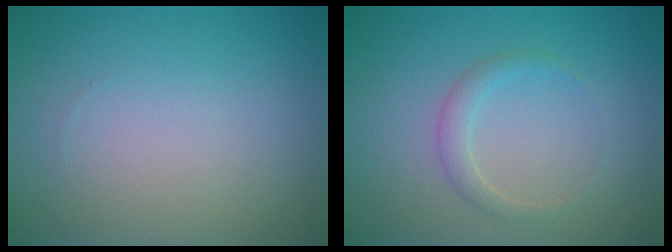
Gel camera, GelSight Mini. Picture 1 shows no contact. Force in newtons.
{"total": 1.4, "press": 1.4, "slide": 0.1}